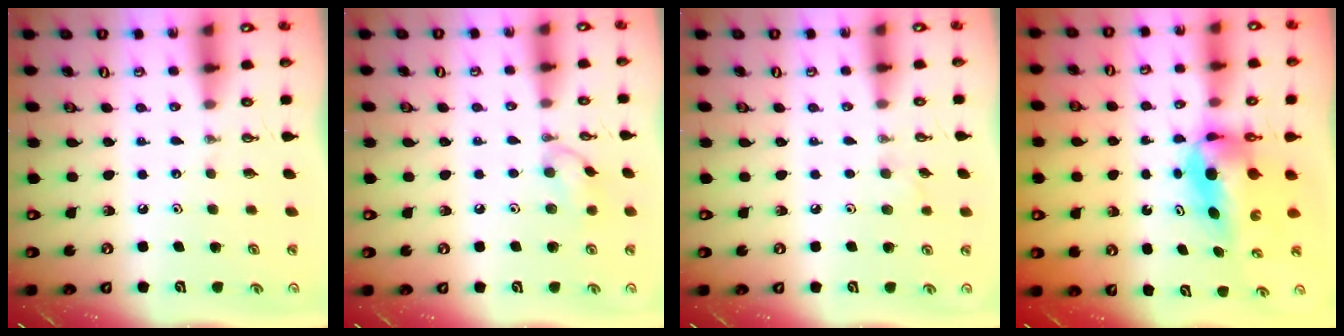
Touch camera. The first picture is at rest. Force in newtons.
{"total": 7.9, "press": 7.9, "slide": 0.4}
{"total": 4.9, "press": 4.3, "slide": 2.2}
{"total": 7.4, "press": 6.9, "slide": 2.5}